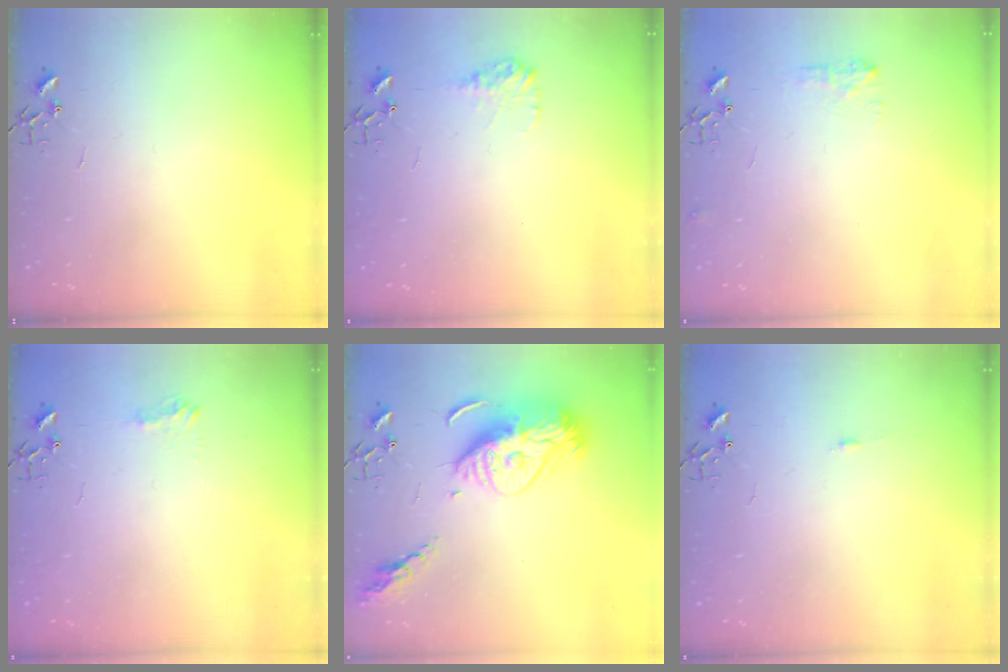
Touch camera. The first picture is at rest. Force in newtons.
{"total": 9.6, "press": 9.6, "slide": 0.3}
{"total": 7.4, "press": 7.4, "slide": 0.5}
{"total": 8.4, "press": 8.4, "slide": 0.8}
{"total": 18.4, "press": 18.3, "slide": 1.7}
{"total": 3.3, "press": 3.3, "slide": 0.4}